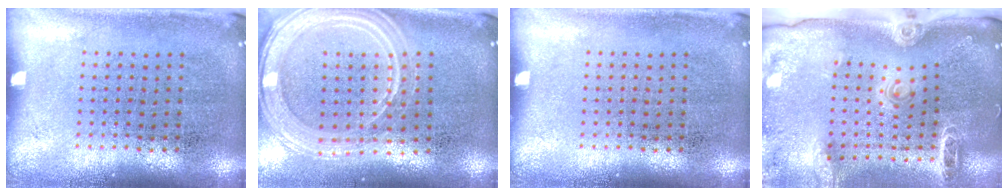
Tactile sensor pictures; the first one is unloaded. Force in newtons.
{"total": 1.8, "press": 1.7, "slide": 0.5}
{"total": 0.0}
{"total": 2.2, "press": 1.8, "slide": 1.2}